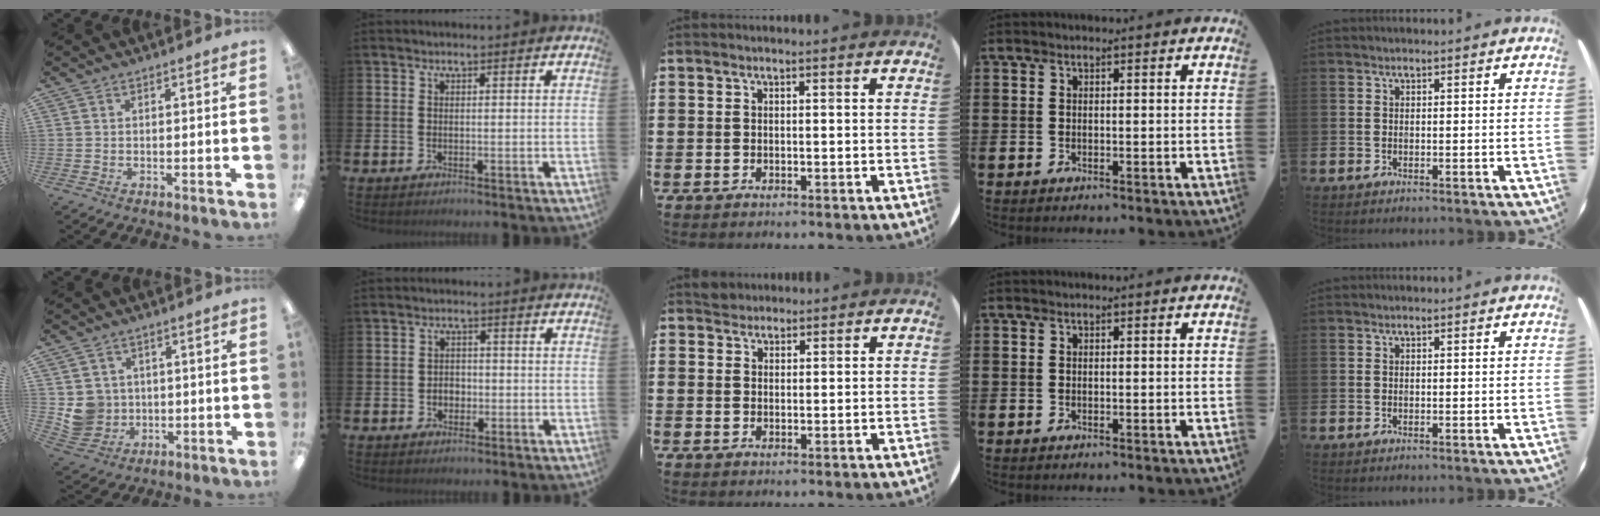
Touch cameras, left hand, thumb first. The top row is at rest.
{"thumb": {"total": 6.8, "force": [1.0, 6.6, 1.1], "torque": [-0.032, 0.002, 0.030]}, "index": {"total": 2.3, "force": [-0.7, 1.9, 1.0], "torque": [-0.012, 0.002, -0.018]}, "middle": {"total": 2.0, "force": [1.9, 0.6, -0.2], "torque": [0.007, 0.001, 0.037]}}